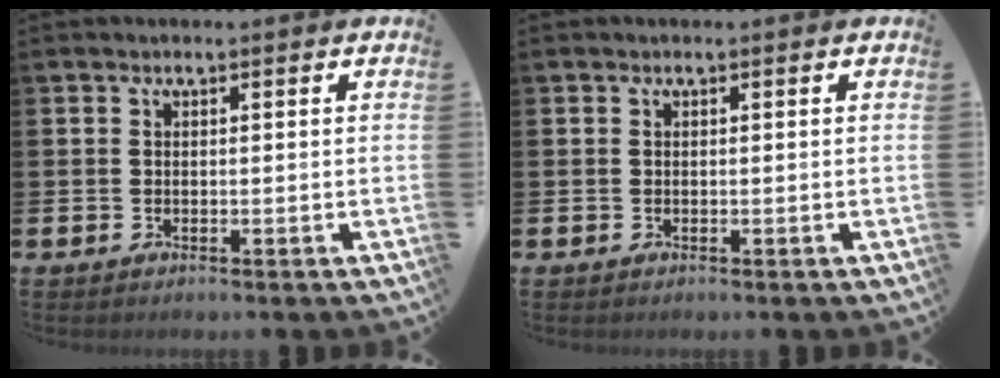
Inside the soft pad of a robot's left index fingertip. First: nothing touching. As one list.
[{"total": 0.0}]